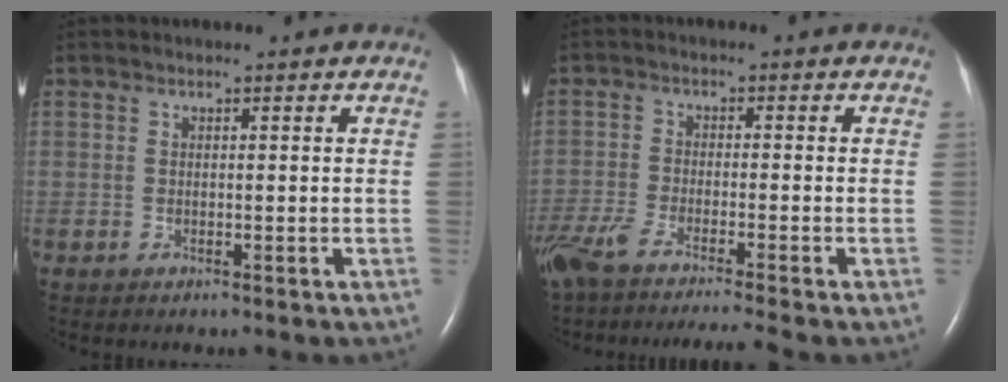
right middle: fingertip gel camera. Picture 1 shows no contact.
{"total": 11.6, "force": [-9.7, -0.3, 6.3], "torque": [-0.105, -0.029, -0.162]}